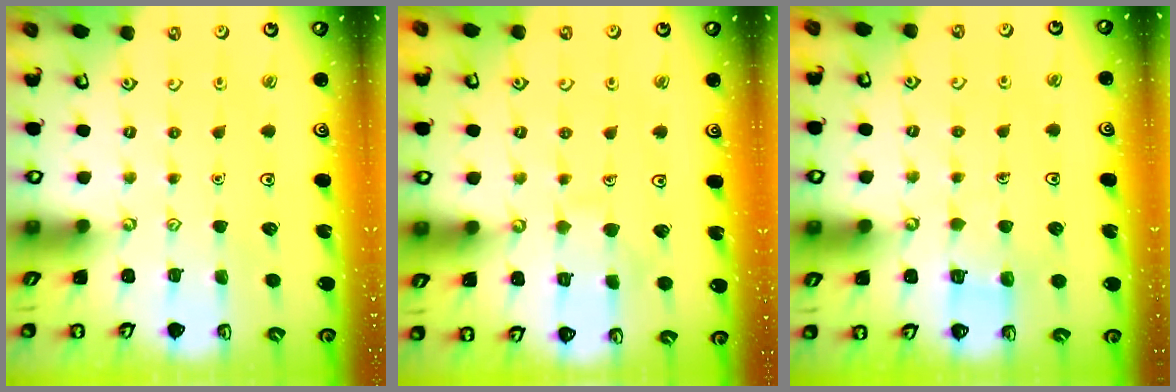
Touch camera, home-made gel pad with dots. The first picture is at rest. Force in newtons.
{"total": 5.4, "press": 5.4, "slide": 0.5}
{"total": 3.8, "press": 3.8, "slide": 0.4}